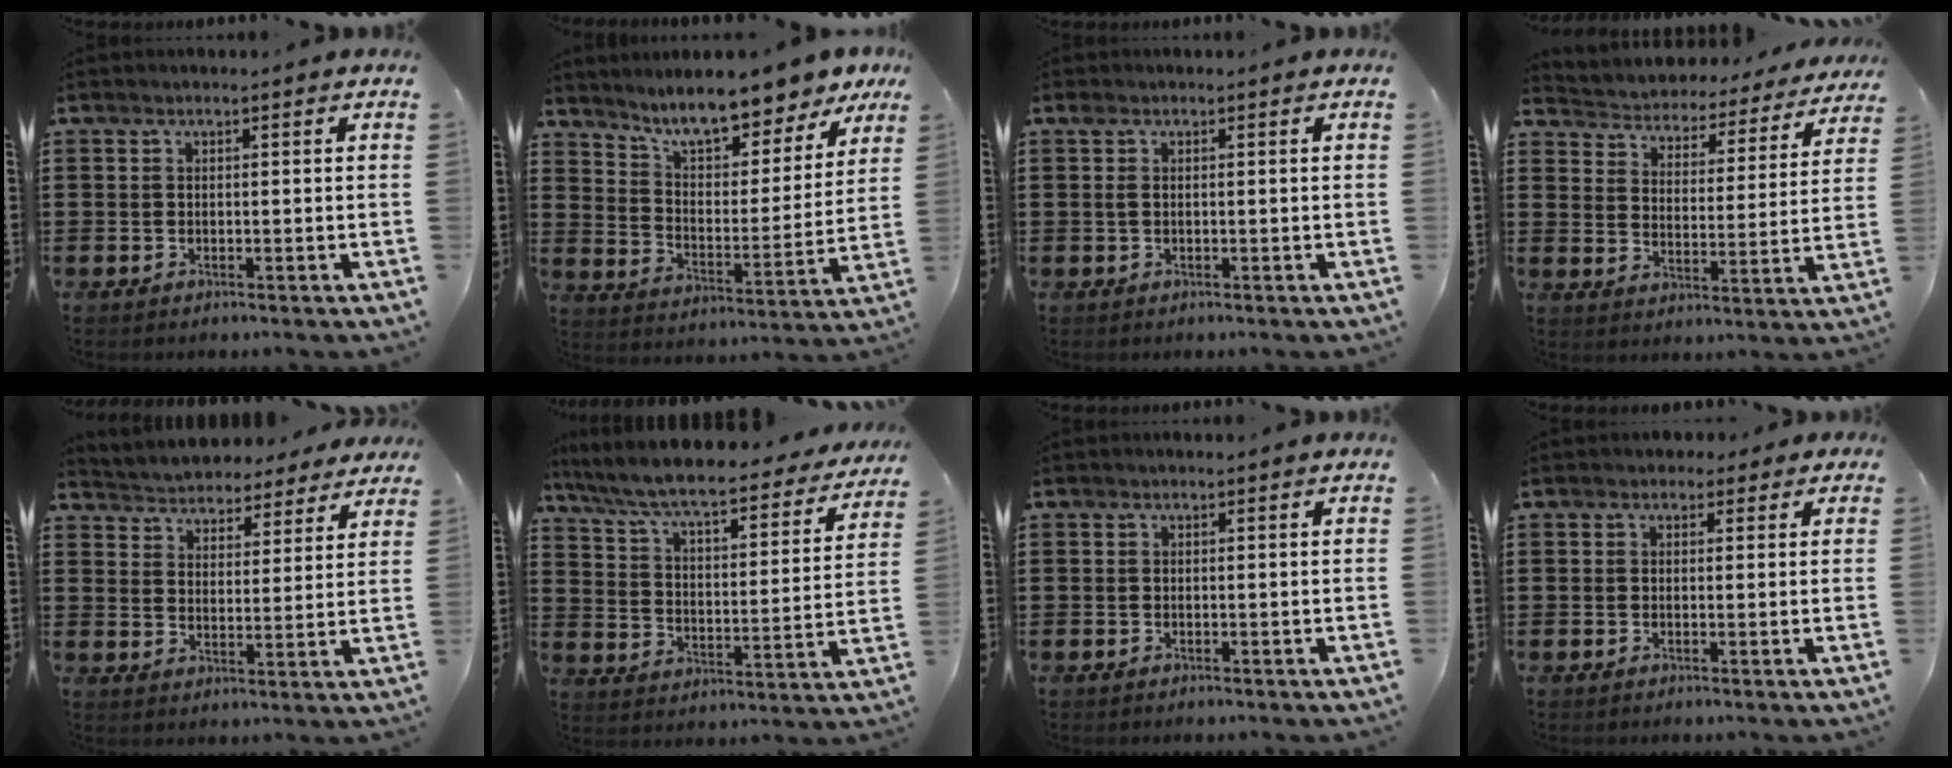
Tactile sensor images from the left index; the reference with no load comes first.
{"total": 9.2, "force": [8.5, 0.6, 3.4], "torque": [-0.084, -0.058, 0.146]}
{"total": 0.8, "force": [0.1, 0.3, 0.8], "torque": [-0.017, 0.002, 0.002]}
{"total": 3.3, "force": [3.2, 0.5, -0.6], "torque": [-0.014, -0.034, 0.044]}
{"total": 4.0, "force": [3.9, 0.6, -0.7], "torque": [-0.014, -0.029, 0.064]}
{"total": 7.1, "force": [6.3, 0.6, 3.1], "torque": [-0.090, -0.046, 0.102]}
{"total": 0.0}
{"total": 1.4, "force": [0.6, 1.2, 0.4], "torque": [-0.004, 0.004, 0.009]}